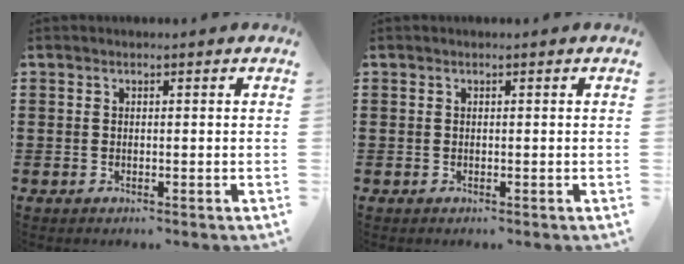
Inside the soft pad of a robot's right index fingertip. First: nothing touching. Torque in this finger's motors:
{"motor_torque": [0.14, 0.70, 0.00, 0.00]}